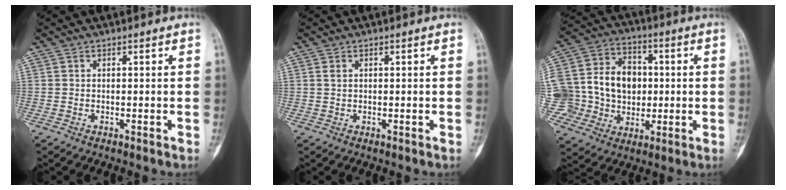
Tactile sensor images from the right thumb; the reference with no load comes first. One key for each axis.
{"total": 1.0, "fx": 0.3, "fy": 0.7, "fz": 0.7, "tx": -0.011, "ty": 0.002, "tz": 0.007}
{"total": 20.4, "fx": 0.5, "fy": 17.8, "fz": 10.1, "tx": -0.165, "ty": 0.052, "tz": 0.028}